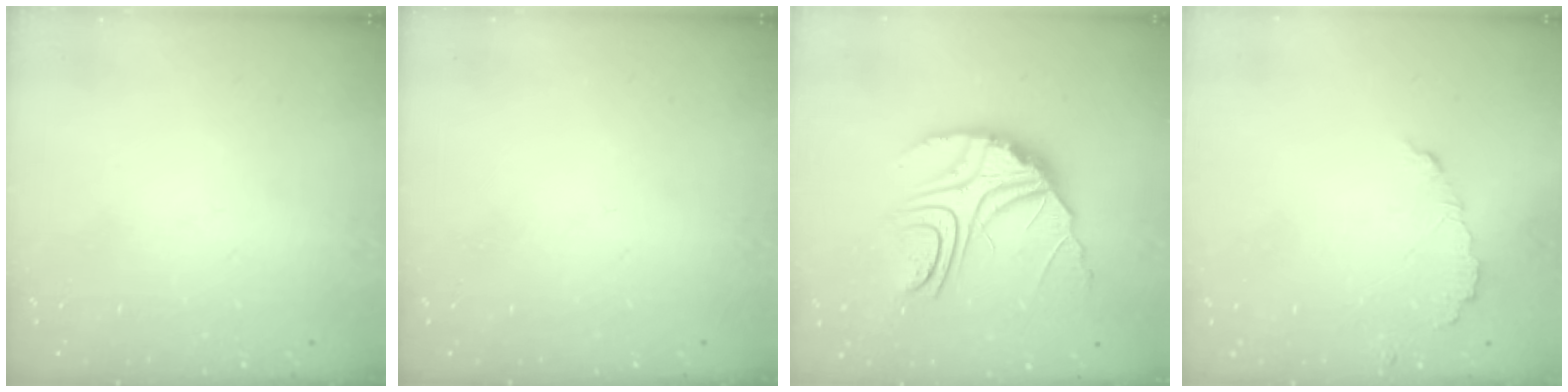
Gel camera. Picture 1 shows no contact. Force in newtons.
{"total": 0.0}
{"total": 14.5, "press": 14.4, "slide": 0.9}
{"total": 3.9, "press": 3.9, "slide": 0.3}